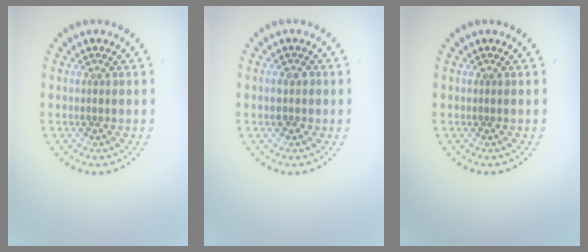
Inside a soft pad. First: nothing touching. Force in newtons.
{"total": 1.5, "press": 1.5, "slide": 0.3}
{"total": 0.0}